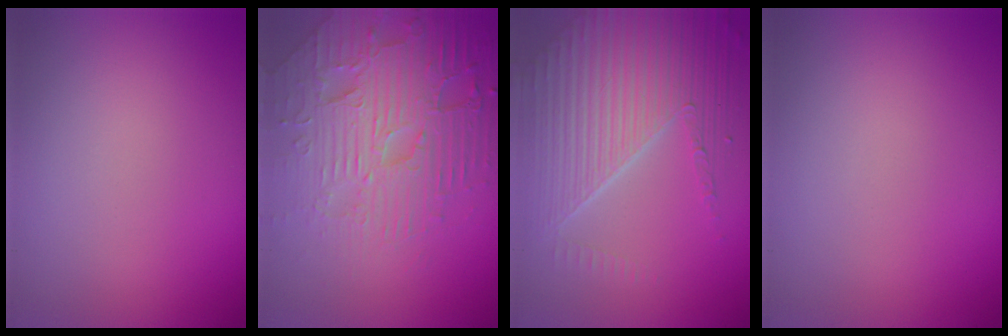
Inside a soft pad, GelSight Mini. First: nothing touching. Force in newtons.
{"total": 7.1, "press": 5.5, "slide": 4.6}
{"total": 6.7, "press": 5.0, "slide": 4.5}
{"total": 0.0}